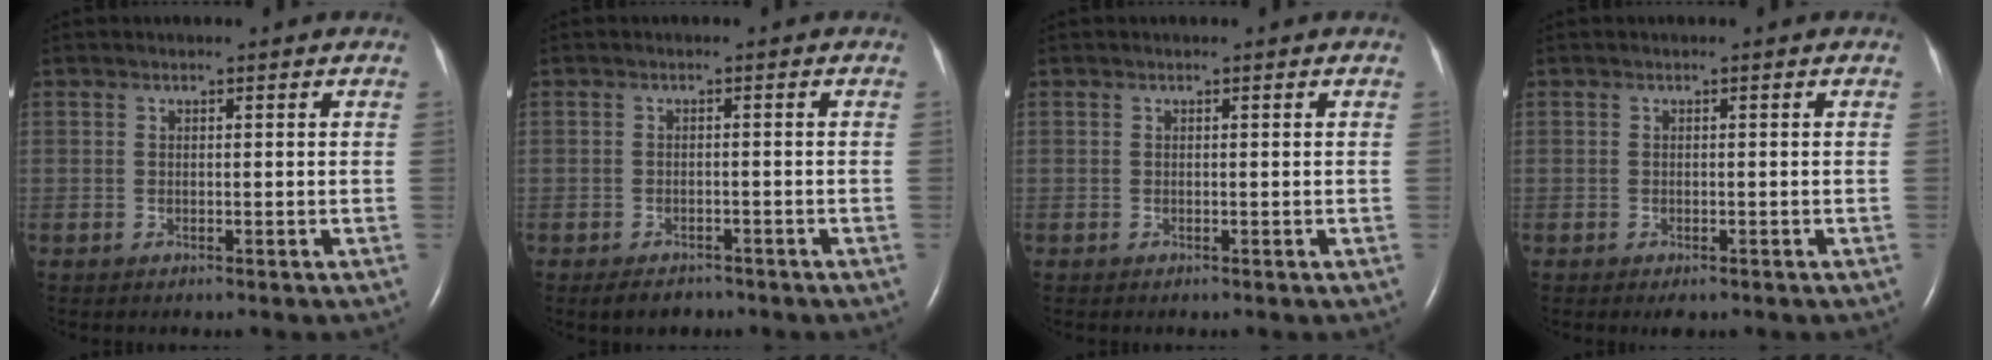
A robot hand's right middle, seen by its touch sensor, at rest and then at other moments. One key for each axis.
{"total": 3.2, "fx": -2.5, "fy": 1.7, "fz": 1.1, "tx": -0.019, "ty": -0.001, "tz": -0.033}
{"total": 0.0}
{"total": 1.2, "fx": -0.7, "fy": 0.5, "fz": 0.8, "tx": -0.010, "ty": -0.002, "tz": -0.006}